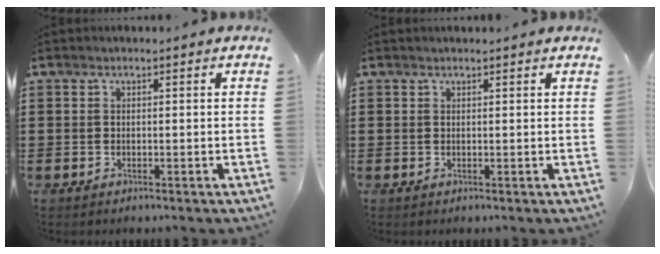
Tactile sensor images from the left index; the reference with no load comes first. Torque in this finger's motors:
{"motor_torque": [0.01, -0.01, 0.05, -0.01]}